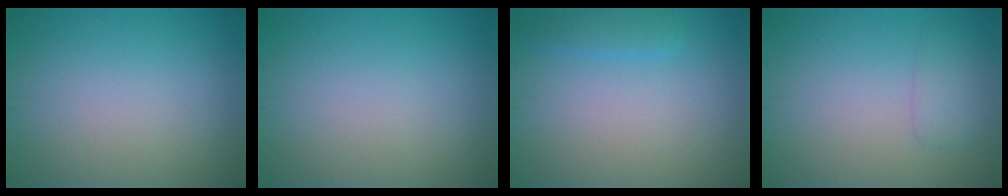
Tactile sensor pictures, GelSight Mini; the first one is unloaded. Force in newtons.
{"total": 0.0}
{"total": 1.4, "press": 1.4, "slide": 0.1}
{"total": 1.6, "press": 1.6, "slide": 0.0}